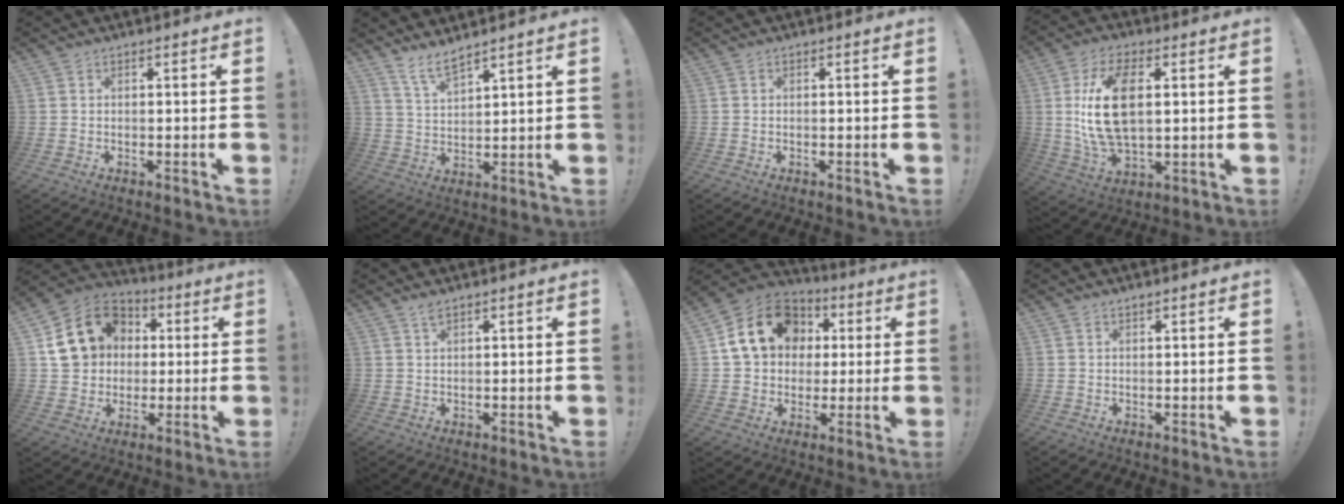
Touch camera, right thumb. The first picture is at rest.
{"total": 6.6, "force": [5.5, 1.3, 3.3], "torque": [-0.070, -0.028, 0.101]}
{"total": 0.0}
{"total": 16.6, "force": [2.4, 9.0, 13.7], "torque": [-0.264, -0.004, 0.041]}
{"total": 16.1, "force": [3.8, 13.8, 7.3], "torque": [-0.103, 0.006, 0.091]}
{"total": 1.6, "force": [1.3, 0.3, 0.9], "torque": [-0.012, -0.003, 0.021]}
{"total": 17.9, "force": [5.3, 14.5, 9.1], "torque": [-0.130, -0.005, 0.113]}
{"total": 0.6, "force": [0.6, 0.1, 0.2], "torque": [-0.004, 0.000, 0.011]}